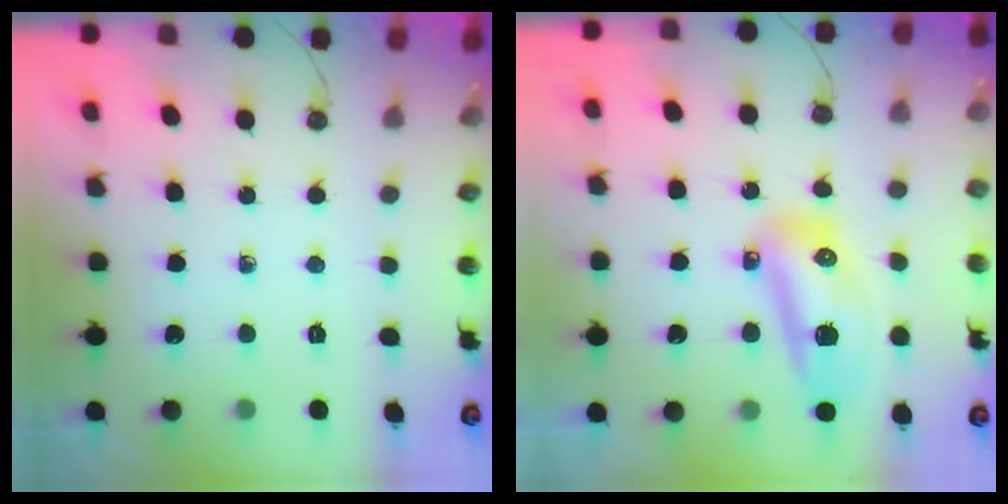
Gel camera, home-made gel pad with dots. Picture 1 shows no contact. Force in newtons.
{"total": 14.4, "press": 13.4, "slide": 5.2}